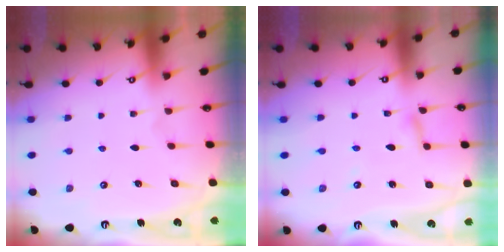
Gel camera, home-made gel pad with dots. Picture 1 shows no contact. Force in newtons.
{"total": 2.6, "press": 2.6, "slide": 0.1}